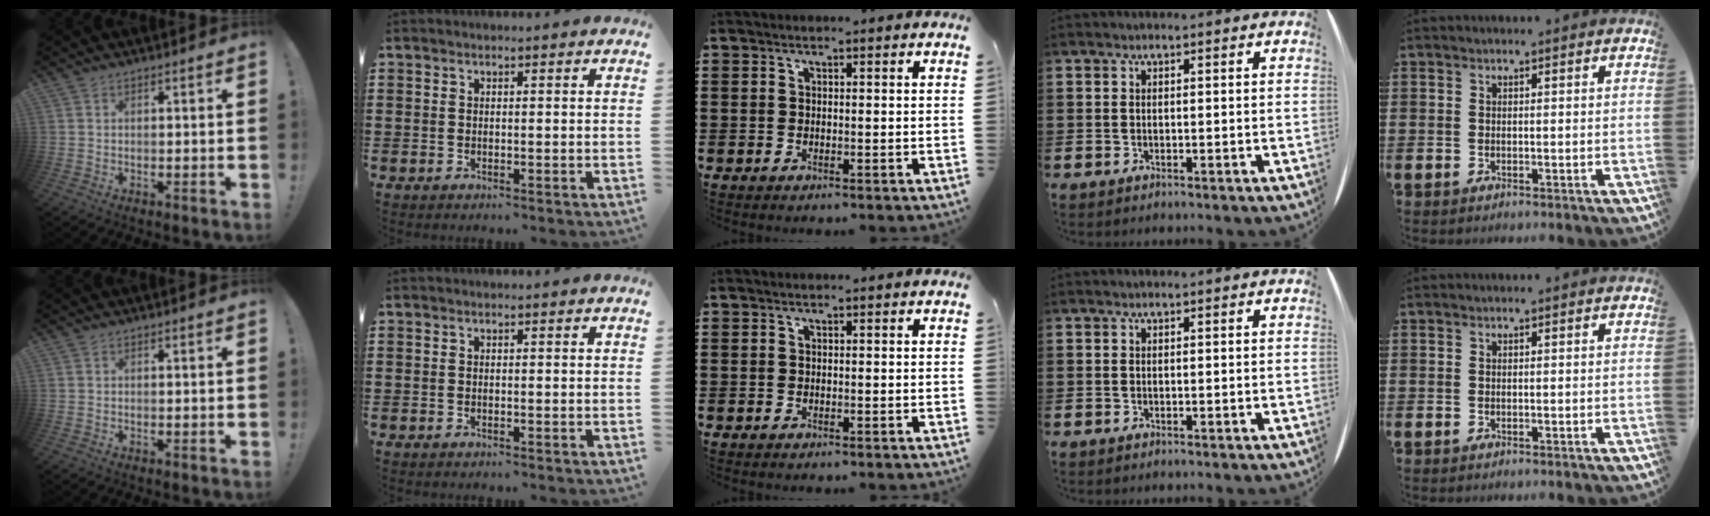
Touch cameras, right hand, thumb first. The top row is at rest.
{}